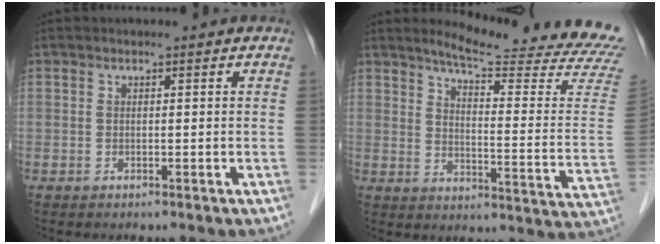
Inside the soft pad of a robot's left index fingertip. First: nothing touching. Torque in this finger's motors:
{"motor_torque": [-1.04, -1.10, 0.05, 0.01]}